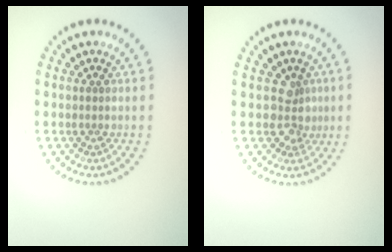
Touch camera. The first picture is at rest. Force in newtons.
{"total": 2.3, "press": 2.0, "slide": 1.1}